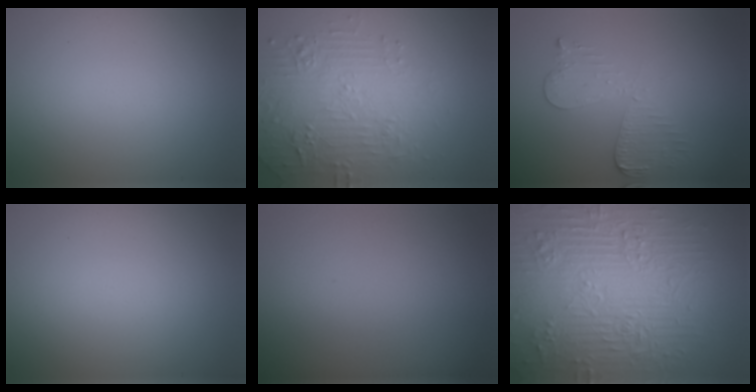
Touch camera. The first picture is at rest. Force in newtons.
{"total": 4.9, "press": 3.7, "slide": 3.2}
{"total": 3.0, "press": 2.7, "slide": 1.2}
{"total": 0.0}
{"total": 0.0}
{"total": 11.8, "press": 7.8, "slide": 8.8}